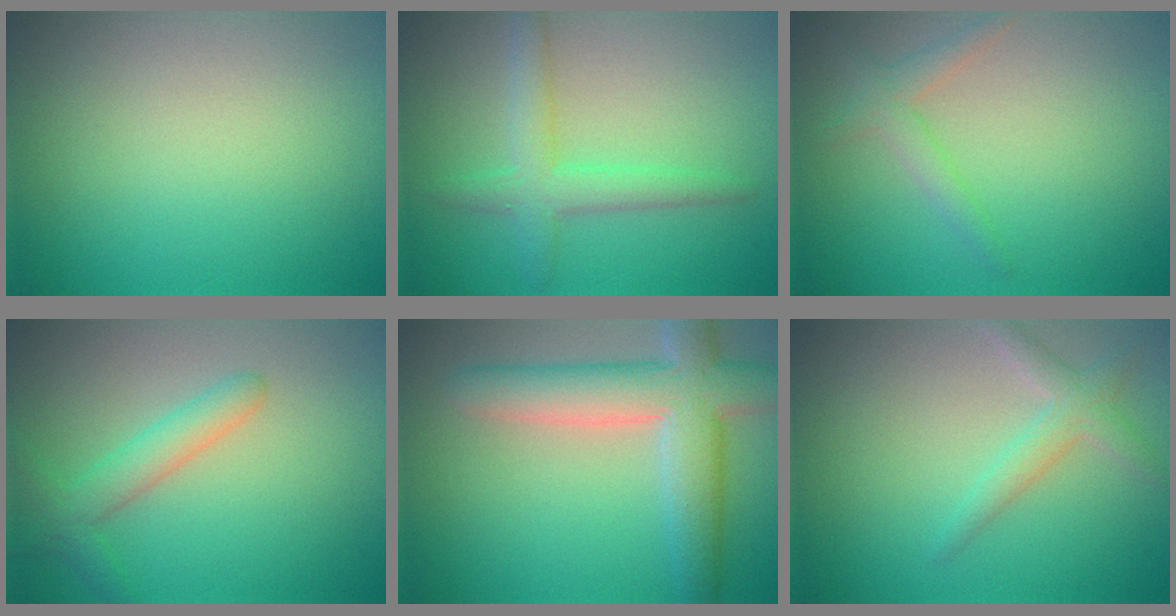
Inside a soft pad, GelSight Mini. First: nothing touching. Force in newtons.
{"total": 3.3, "press": 3.3, "slide": 0.2}
{"total": 2.0, "press": 2.0, "slide": 0.1}
{"total": 2.8, "press": 2.7, "slide": 0.2}
{"total": 6.9, "press": 6.9, "slide": 0.7}
{"total": 2.2, "press": 2.2, "slide": 0.1}